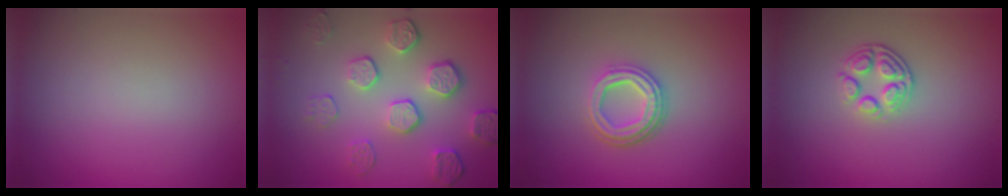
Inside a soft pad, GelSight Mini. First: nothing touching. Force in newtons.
{"total": 5.3, "press": 3.8, "slide": 3.8}
{"total": 4.2, "press": 3.2, "slide": 2.7}
{"total": 3.0, "press": 2.3, "slide": 1.9}